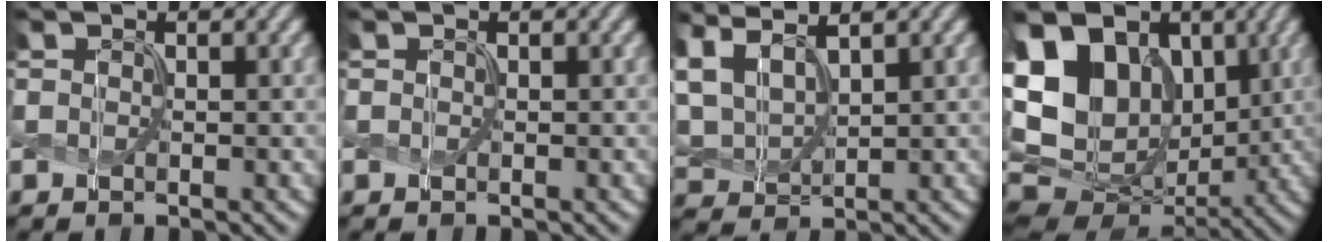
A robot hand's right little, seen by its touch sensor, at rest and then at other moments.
{"total": 0.0}
{"total": 4.8, "force": [2.9, 2.1, 3.1], "torque": [-0.087, 0.016, 0.059]}
{"total": 17.2, "force": [3.8, 12.7, 10.9], "torque": [-0.226, 0.029, 0.073]}